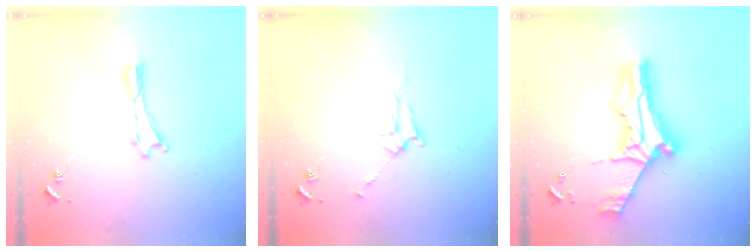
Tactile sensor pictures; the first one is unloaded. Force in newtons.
{"total": 3.7, "press": 3.6, "slide": 0.5}
{"total": 11.7, "press": 11.6, "slide": 1.2}